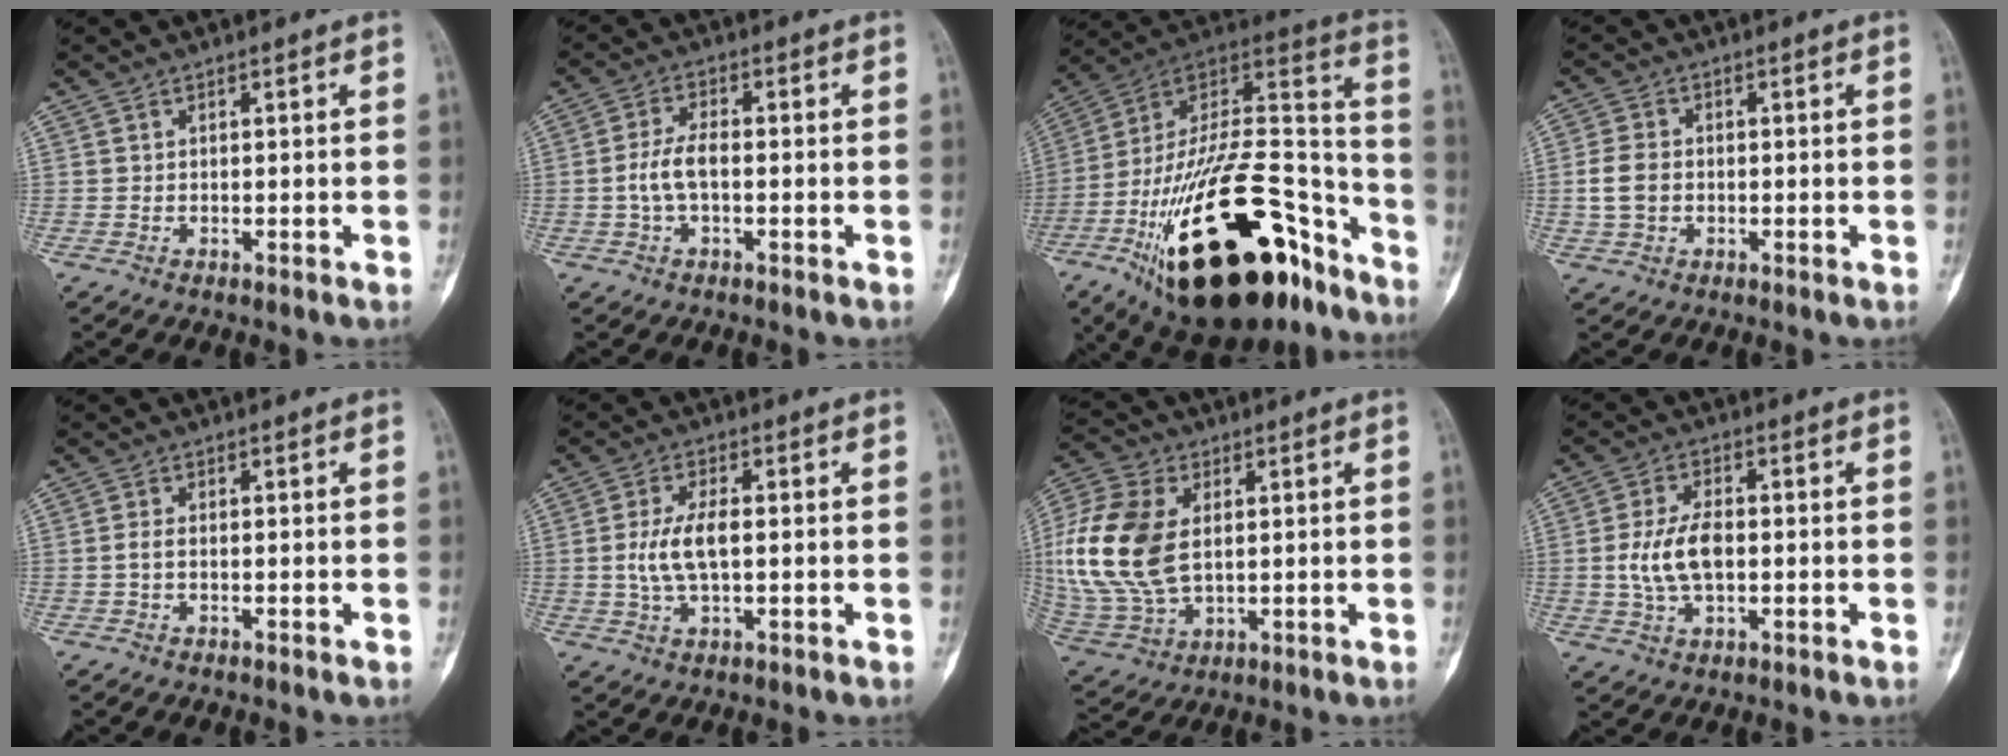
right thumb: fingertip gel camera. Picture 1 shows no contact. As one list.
[{"total": 5.1, "force": [-0.8, 2.3, 4.5], "torque": [-0.095, 0.017, -0.020]}, {"total": 37.8, "force": [-20.5, 15.9, 27.5], "torque": [-0.423, 0.075, -0.330]}, {"total": 4.9, "force": [-0.4, 3.7, 3.1], "torque": [-0.062, 0.010, -0.009]}, {"total": 1.4, "force": [-0.2, 0.7, 1.2], "torque": [-0.026, 0.001, -0.005]}, {"total": 7.0, "force": [0.0, 3.0, 6.3], "torque": [-0.133, 0.006, -0.003]}, {"total": 19.1, "force": [2.2, 12.1, 14.6], "torque": [-0.322, -0.005, 0.047]}, {"total": 8.7, "force": [-0.4, 4.8, 7.3], "torque": [-0.147, 0.008, -0.007]}]